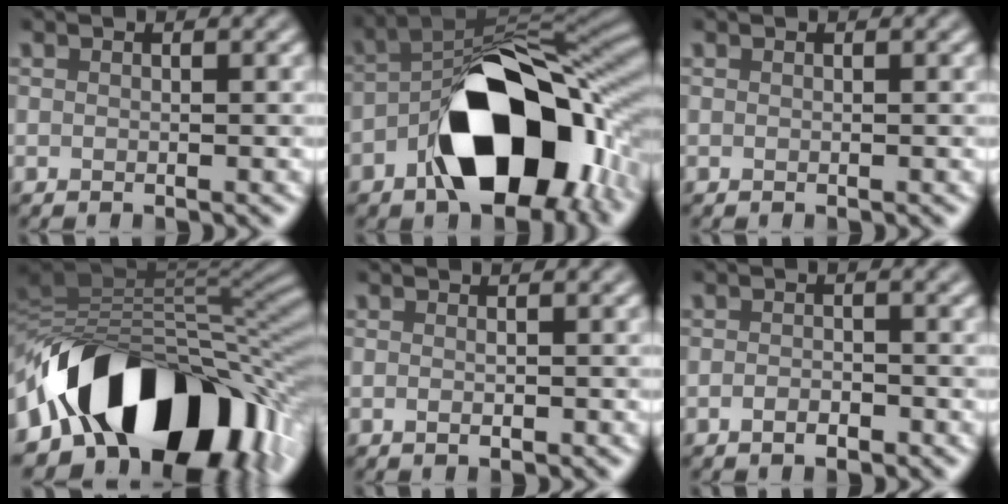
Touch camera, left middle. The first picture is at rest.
{"total": 14.8, "force": [-5.6, 8.1, 11.0], "torque": [-0.139, 0.002, -0.096]}
{"total": 0.0}
{"total": 14.9, "force": [-5.4, 9.0, 10.5], "torque": [-0.140, 0.013, -0.091]}
{"total": 1.3, "force": [0.3, 0.4, 1.1], "torque": [-0.018, -0.002, -0.002]}
{"total": 1.2, "force": [-0.7, 0.5, 0.9], "torque": [-0.016, 0.000, -0.013]}